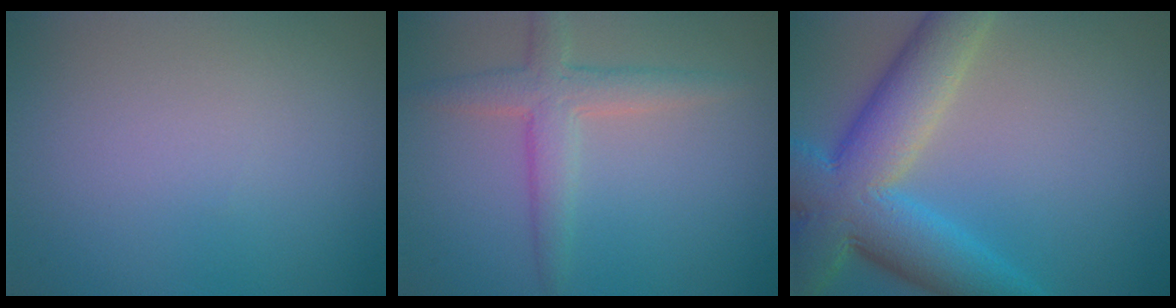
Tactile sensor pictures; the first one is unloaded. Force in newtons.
{"total": 3.6, "press": 3.6, "slide": 0.2}
{"total": 10.6, "press": 10.6, "slide": 0.5}